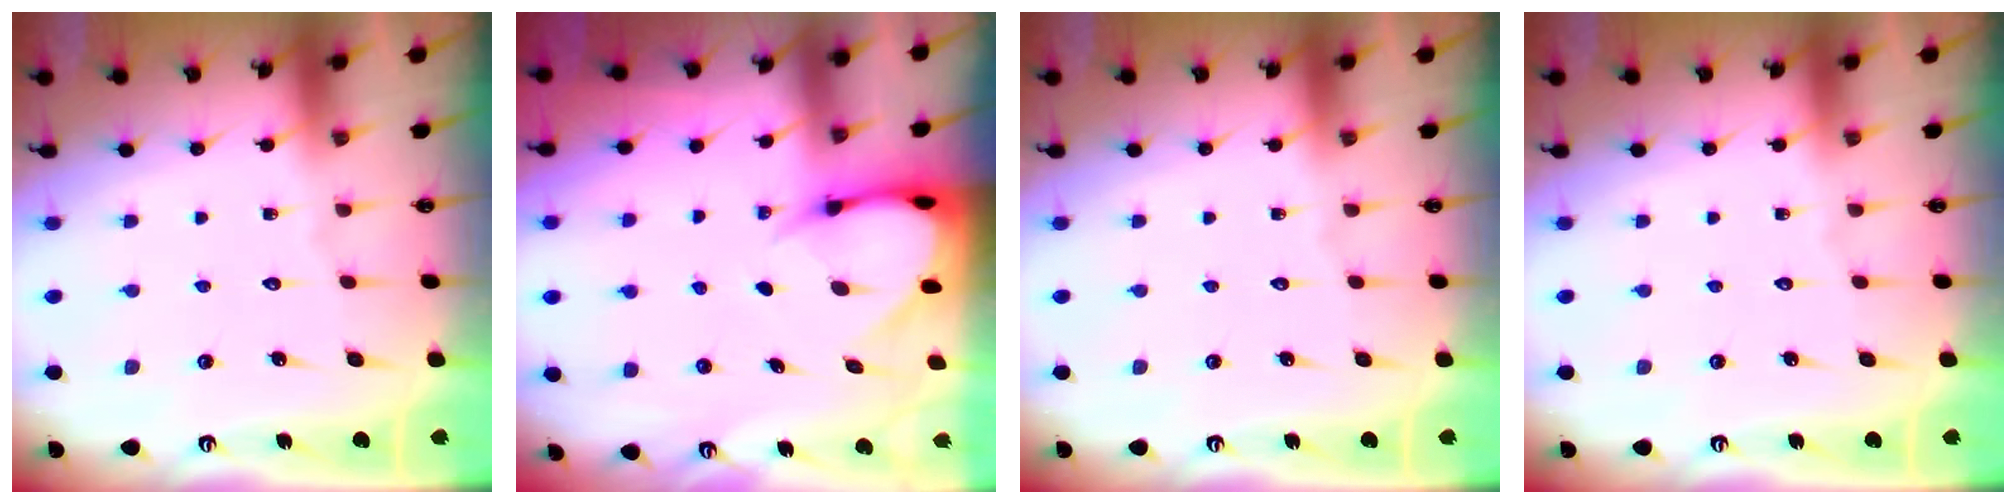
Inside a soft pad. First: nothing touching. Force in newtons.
{"total": 4.7, "press": 4.7, "slide": 0.4}
{"total": 0.0}
{"total": 0.0}